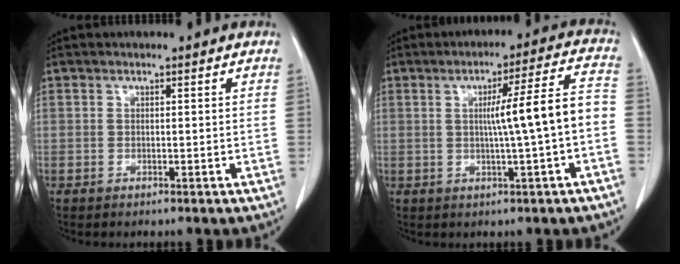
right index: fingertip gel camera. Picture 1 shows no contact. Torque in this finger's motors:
{"motor_torque": [1.40, -0.23, 0.68, 0.11]}